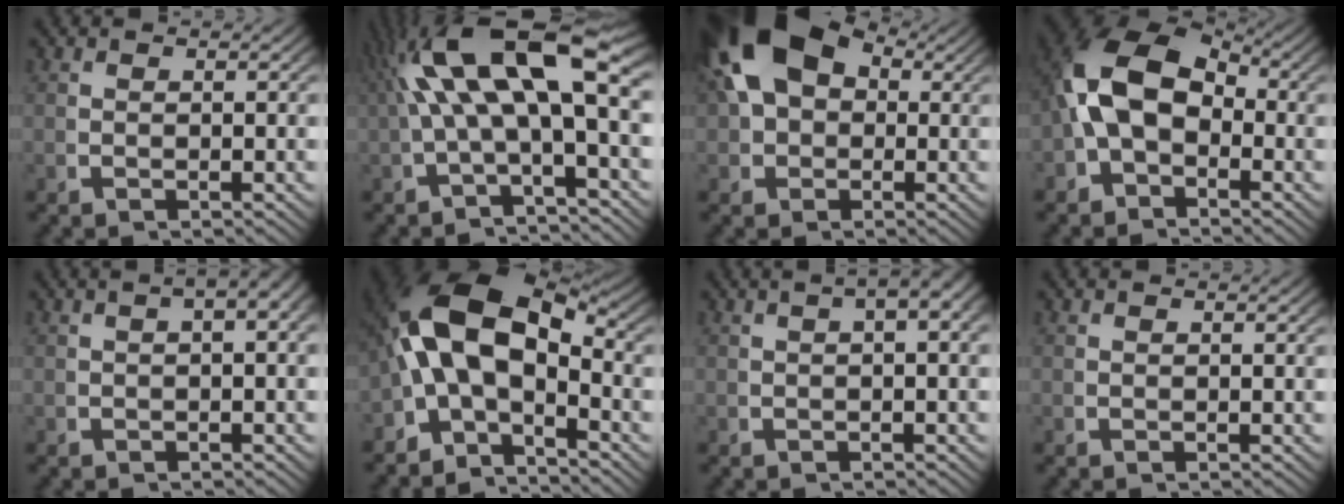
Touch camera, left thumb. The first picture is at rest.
{"total": 10.7, "force": [0.6, 5.2, 9.3], "torque": [-0.174, -0.005, 0.016]}
{"total": 9.6, "force": [2.6, 7.0, 6.0], "torque": [-0.137, 0.000, 0.043]}
{"total": 10.8, "force": [0.3, 7.7, 7.6], "torque": [-0.158, -0.020, 0.012]}
{"total": 3.6, "force": [0.8, 1.5, 3.2], "torque": [-0.034, 0.026, 0.002]}
{"total": 14.5, "force": [0.0, 9.5, 11.0], "torque": [-0.224, -0.025, -0.004]}
{"total": 3.9, "force": [1.1, 1.5, 3.4], "torque": [-0.038, 0.027, 0.005]}
{"total": 0.0}